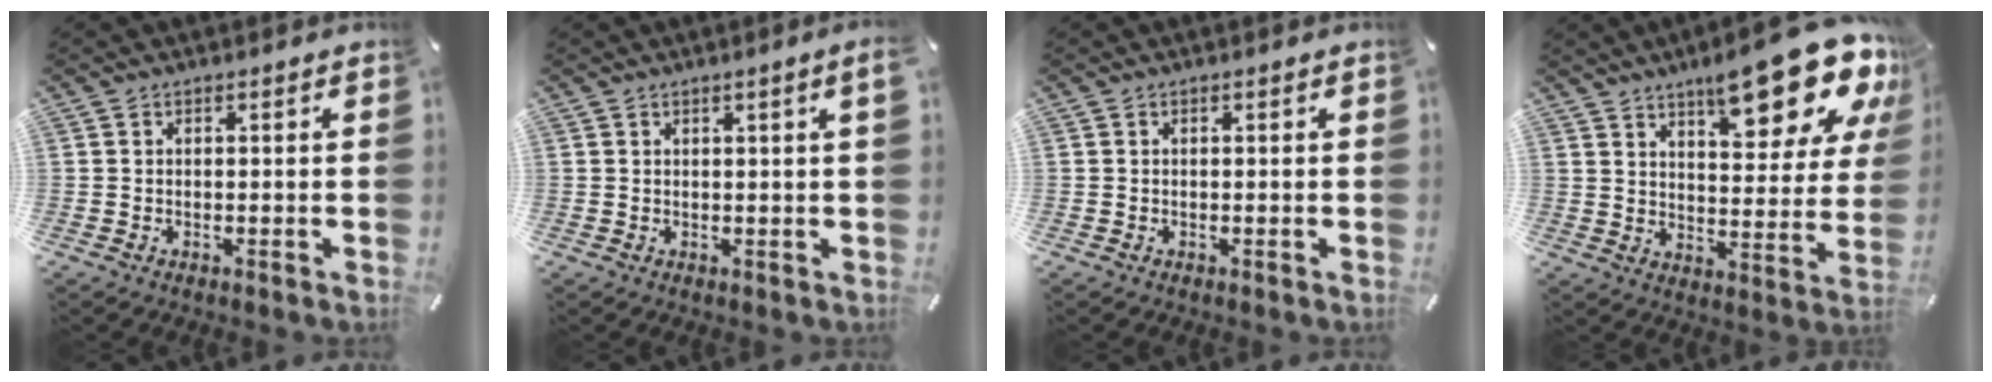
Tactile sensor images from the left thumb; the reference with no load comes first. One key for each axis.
{"total": 1.8, "fx": 0.7, "fy": 0.0, "fz": 1.6, "tx": -0.031, "ty": -0.001, "tz": 0.012}
{"total": 0.0}
{"total": 20.2, "fx": 14.4, "fy": 6.7, "fz": 12.6, "tx": -0.167, "ty": -0.103, "tz": 0.233}